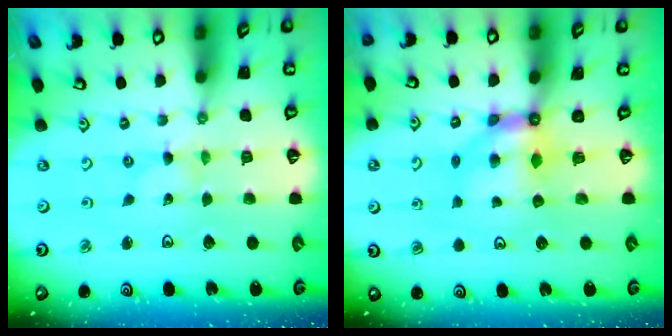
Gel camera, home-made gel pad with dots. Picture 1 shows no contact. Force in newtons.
{"total": 6.6, "press": 6.6, "slide": 0.6}